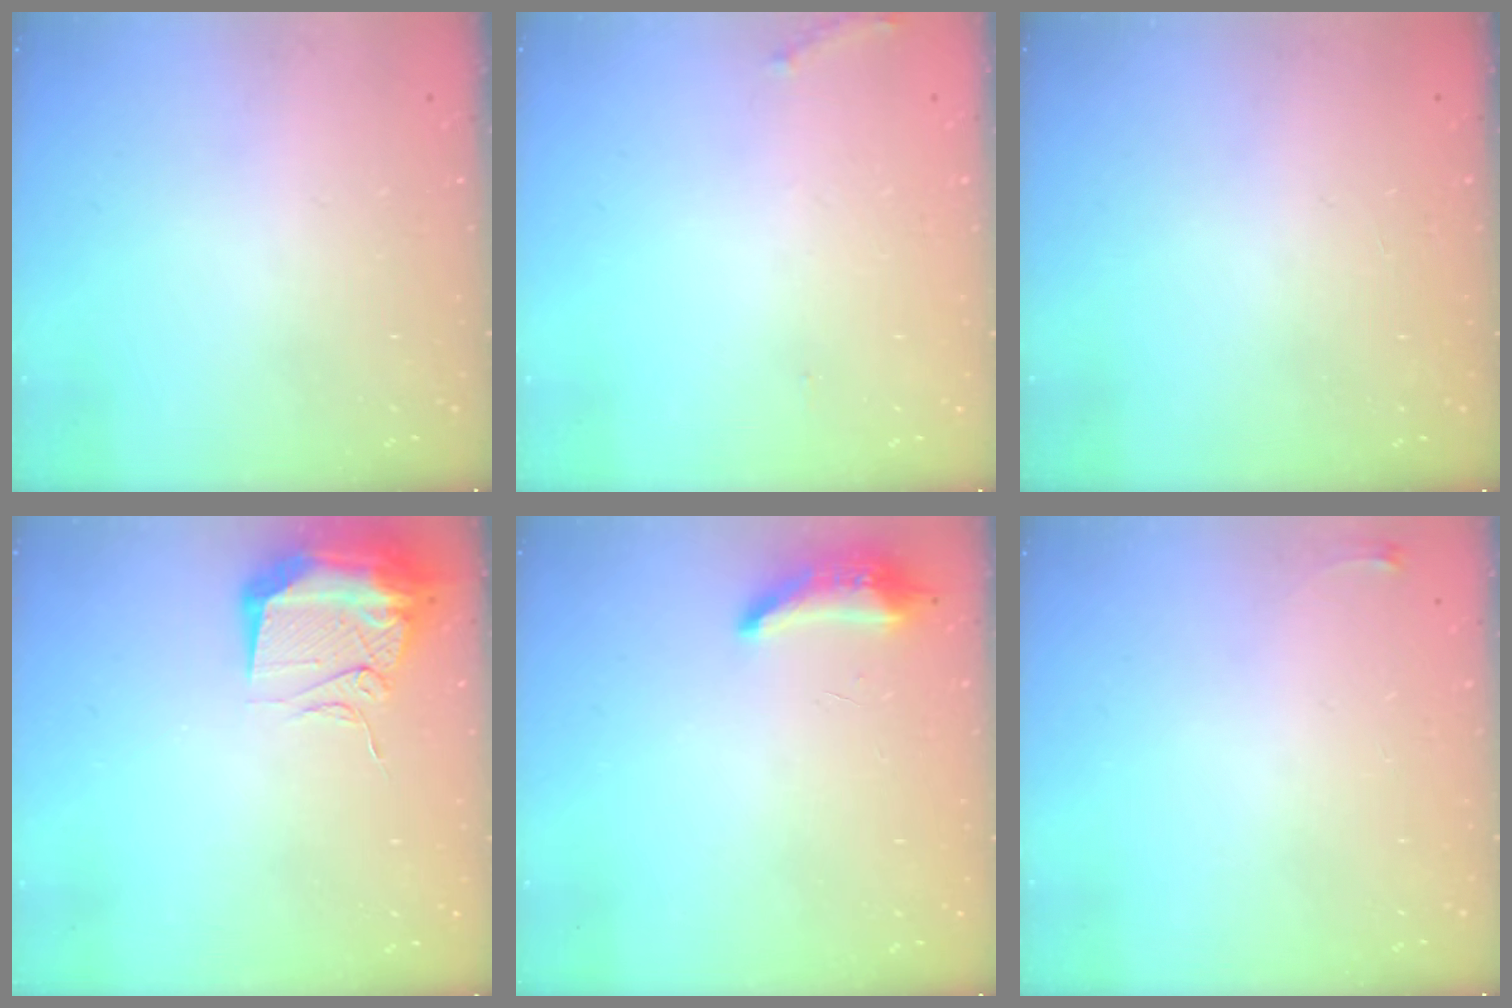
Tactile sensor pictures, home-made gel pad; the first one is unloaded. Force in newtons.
{"total": 5.2, "press": 4.9, "slide": 1.8}
{"total": 0.9, "press": 0.0, "slide": 0.9}
{"total": 12.6, "press": 12.5, "slide": 1.2}
{"total": 8.5, "press": 8.4, "slide": 1.6}
{"total": 2.6, "press": 2.6, "slide": 0.6}